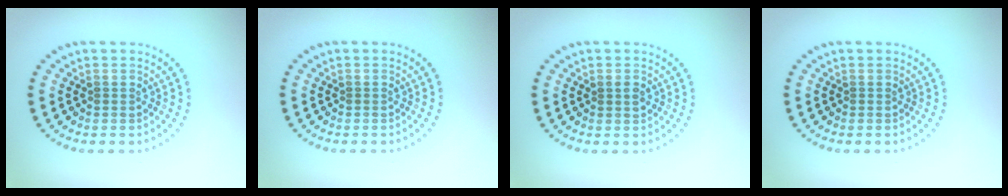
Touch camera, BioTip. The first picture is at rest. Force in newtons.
{"total": 0.0}
{"total": 1.0, "press": 1.0, "slide": 0.1}
{"total": 0.0}